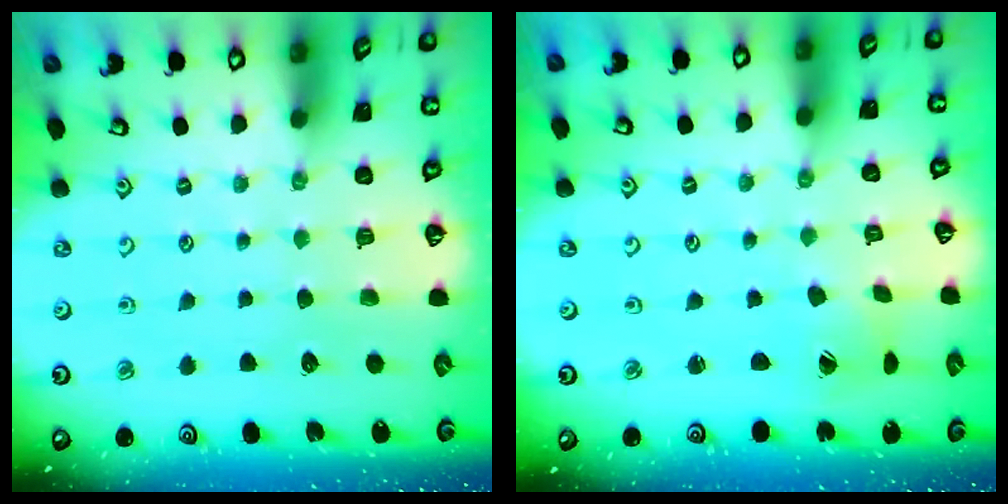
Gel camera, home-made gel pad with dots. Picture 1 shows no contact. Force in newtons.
{"total": 2.2, "press": 2.2, "slide": 0.3}